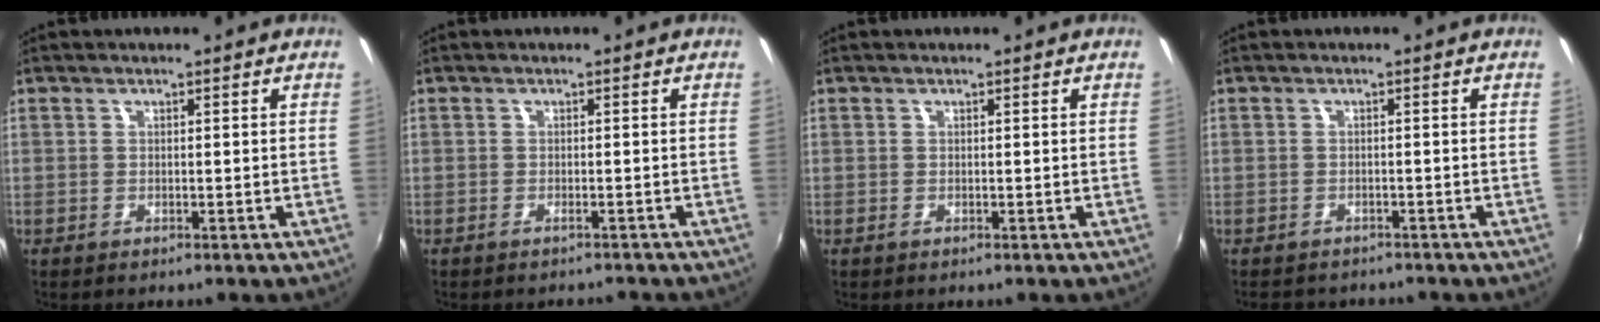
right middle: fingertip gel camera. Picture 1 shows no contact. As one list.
[{"total": 2.4, "force": [-2.3, 0.4, 0.6], "torque": [-0.018, -0.011, -0.035]}, {"total": 0.0}, {"total": 4.5, "force": [-4.0, 1.7, 1.1], "torque": [-0.030, -0.014, -0.056]}]